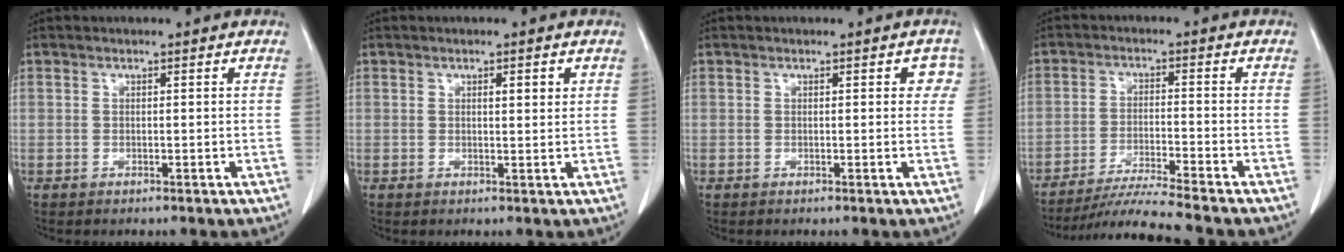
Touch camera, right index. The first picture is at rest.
{"total": 1.8, "force": [0.8, 0.4, 1.6], "torque": [-0.023, -0.001, 0.009]}
{"total": 2.5, "force": [0.7, 1.3, 2.0], "torque": [-0.009, 0.009, 0.001]}
{"total": 8.8, "force": [-7.8, -2.2, 3.2], "torque": [-0.047, -0.024, -0.138]}